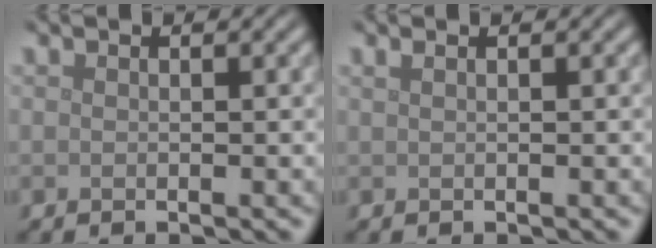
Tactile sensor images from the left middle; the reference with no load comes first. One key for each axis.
{"total": 0.8, "fx": 0.5, "fy": 0.3, "fz": 0.5, "tx": -0.010, "ty": 0.005, "tz": 0.006}